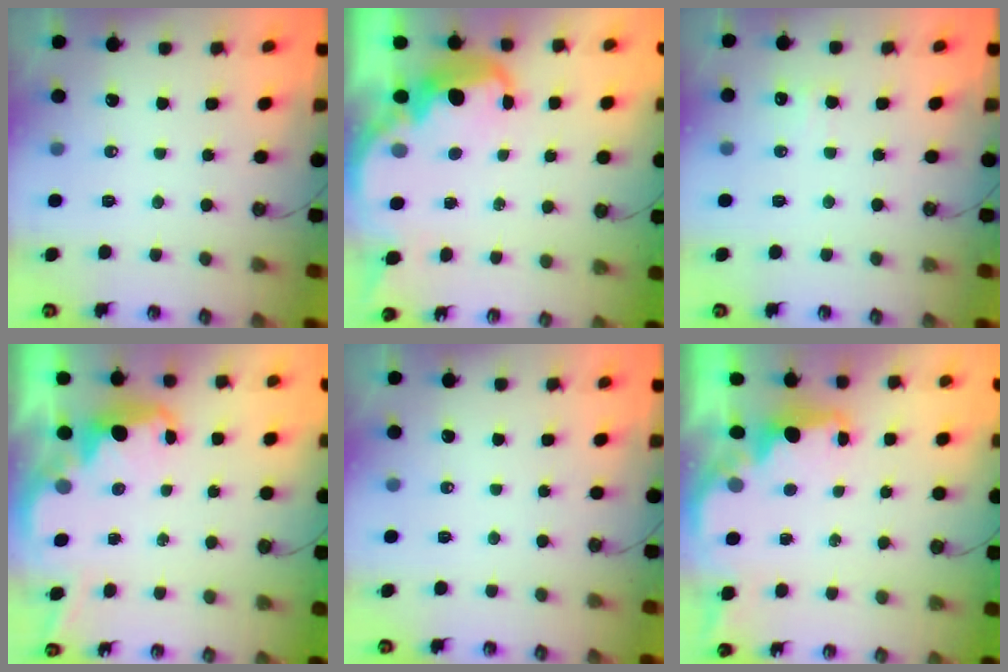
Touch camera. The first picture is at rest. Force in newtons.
{"total": 4.9, "press": 4.9, "slide": 0.5}
{"total": 6.1, "press": 6.0, "slide": 1.2}
{"total": 3.0, "press": 2.9, "slide": 0.7}
{"total": 0.0}
{"total": 2.0, "press": 1.8, "slide": 0.7}